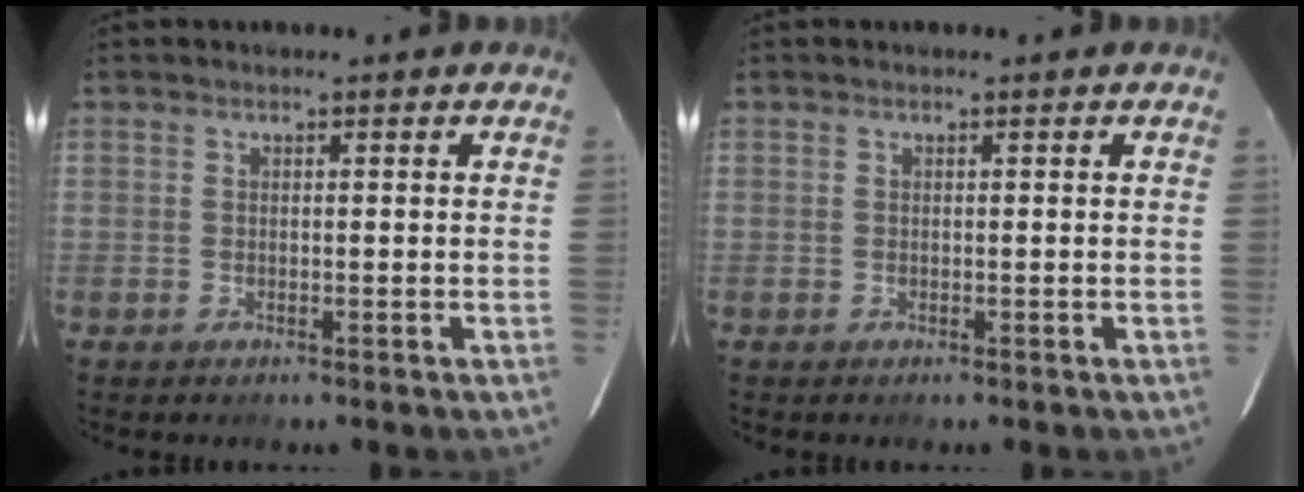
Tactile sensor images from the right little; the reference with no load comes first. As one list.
[{"total": 0.0}]